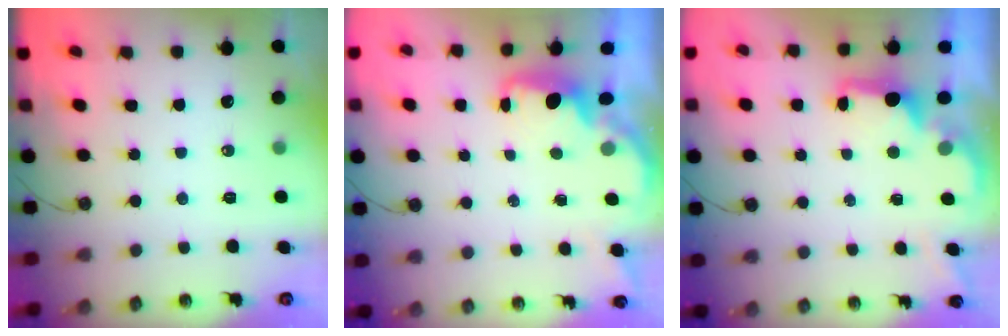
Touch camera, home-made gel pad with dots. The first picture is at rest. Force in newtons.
{"total": 1.6, "press": 1.4, "slide": 0.7}
{"total": 2.1, "press": 1.9, "slide": 0.8}